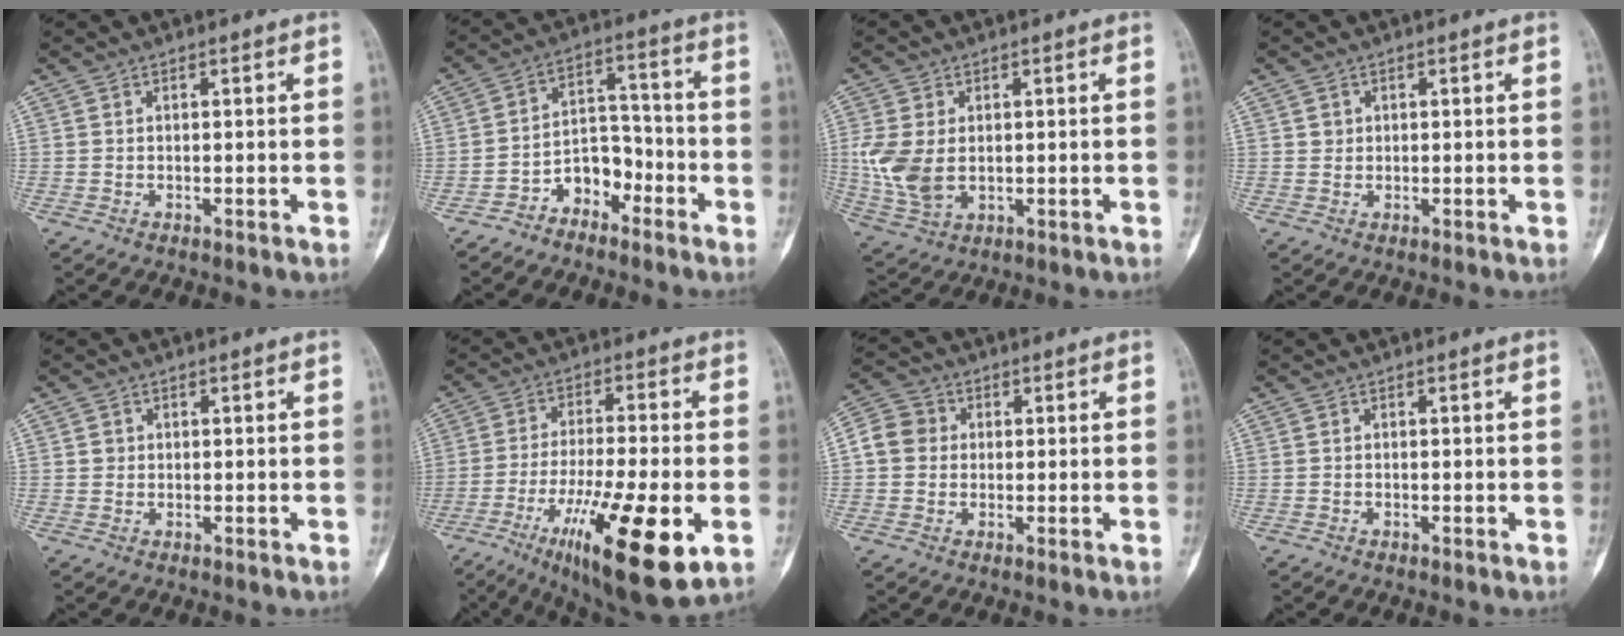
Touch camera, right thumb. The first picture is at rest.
{"total": 7.5, "force": [-4.7, 5.1, 3.1], "torque": [-0.019, 0.070, -0.090]}
{"total": 9.2, "force": [0.4, 6.2, 6.8], "torque": [-0.146, -0.003, 0.020]}
{"total": 1.2, "force": [0.4, 1.2, 0.2], "torque": [0.006, 0.001, 0.004]}
{"total": 1.1, "force": [0.2, 1.1, 0.2], "torque": [0.003, 0.003, 0.003]}
{"total": 19.6, "force": [-7.4, 4.8, 17.5], "torque": [-0.294, -0.003, -0.113]}
{"total": 6.4, "force": [0.0, 5.9, 2.5], "torque": [-0.034, 0.016, -0.012]}
{"total": 0.0}